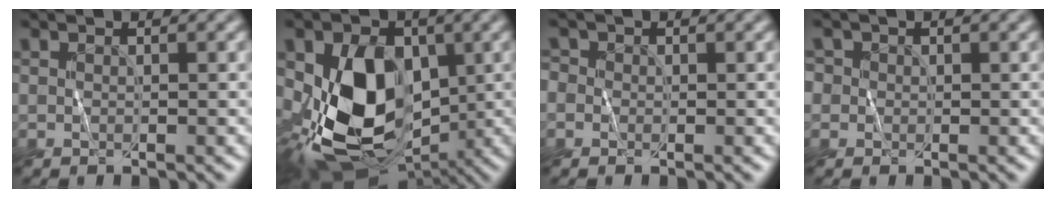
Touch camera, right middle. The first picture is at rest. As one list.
[{"total": 11.9, "force": [-1.0, 8.1, 8.7], "torque": [-0.168, -0.030, -0.017]}, {"total": 1.4, "force": [0.1, 1.3, 0.3], "torque": [0.005, 0.010, -0.014]}, {"total": 2.1, "force": [0.7, 1.9, 0.6], "torque": [-0.004, 0.013, -0.001]}]